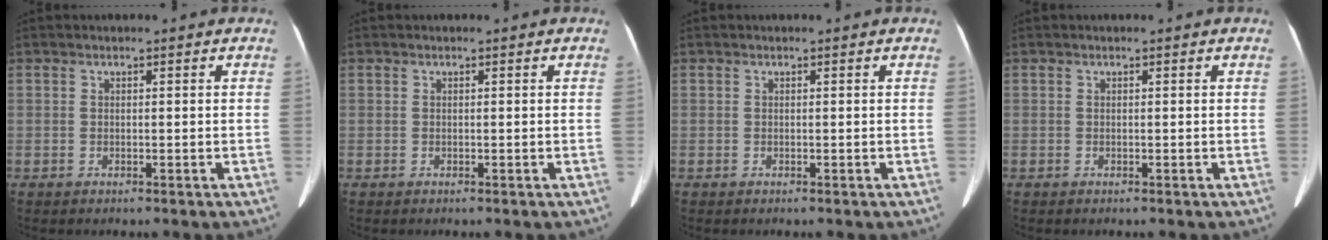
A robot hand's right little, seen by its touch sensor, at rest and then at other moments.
{"total": 0.0}
{"total": 0.0}
{"total": 0.0}